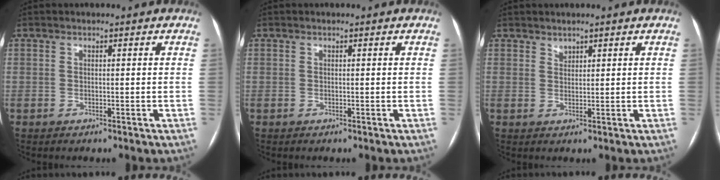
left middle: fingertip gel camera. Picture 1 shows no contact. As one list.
[{"total": 0.0}, {"total": 1.1, "force": [1.0, 0.5, 0.2], "torque": [-0.001, -0.001, 0.017]}]